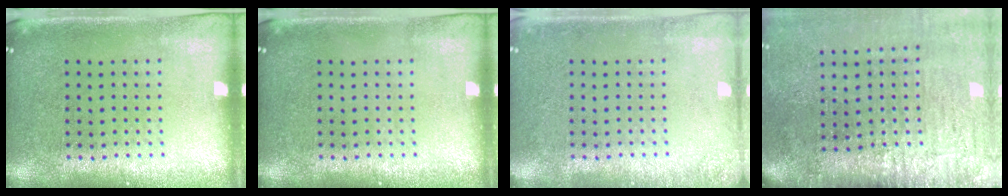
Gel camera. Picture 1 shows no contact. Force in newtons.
{"total": 0.0}
{"total": 1.3, "press": 1.3, "slide": 0.2}
{"total": 4.5, "press": 3.8, "slide": 2.5}